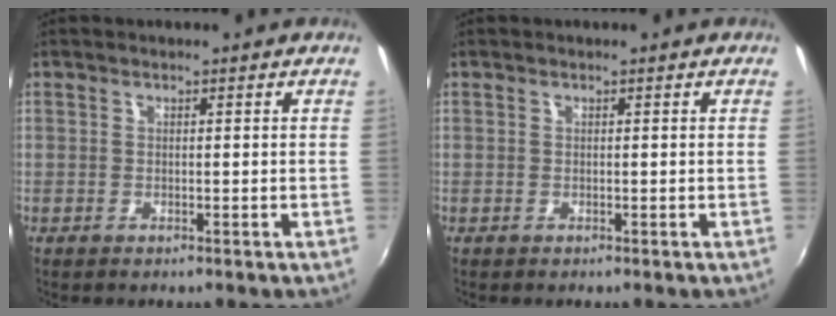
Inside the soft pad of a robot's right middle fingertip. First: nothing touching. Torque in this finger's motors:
{"motor_torque": [0.00, 0.06, 0.00, 0.00]}